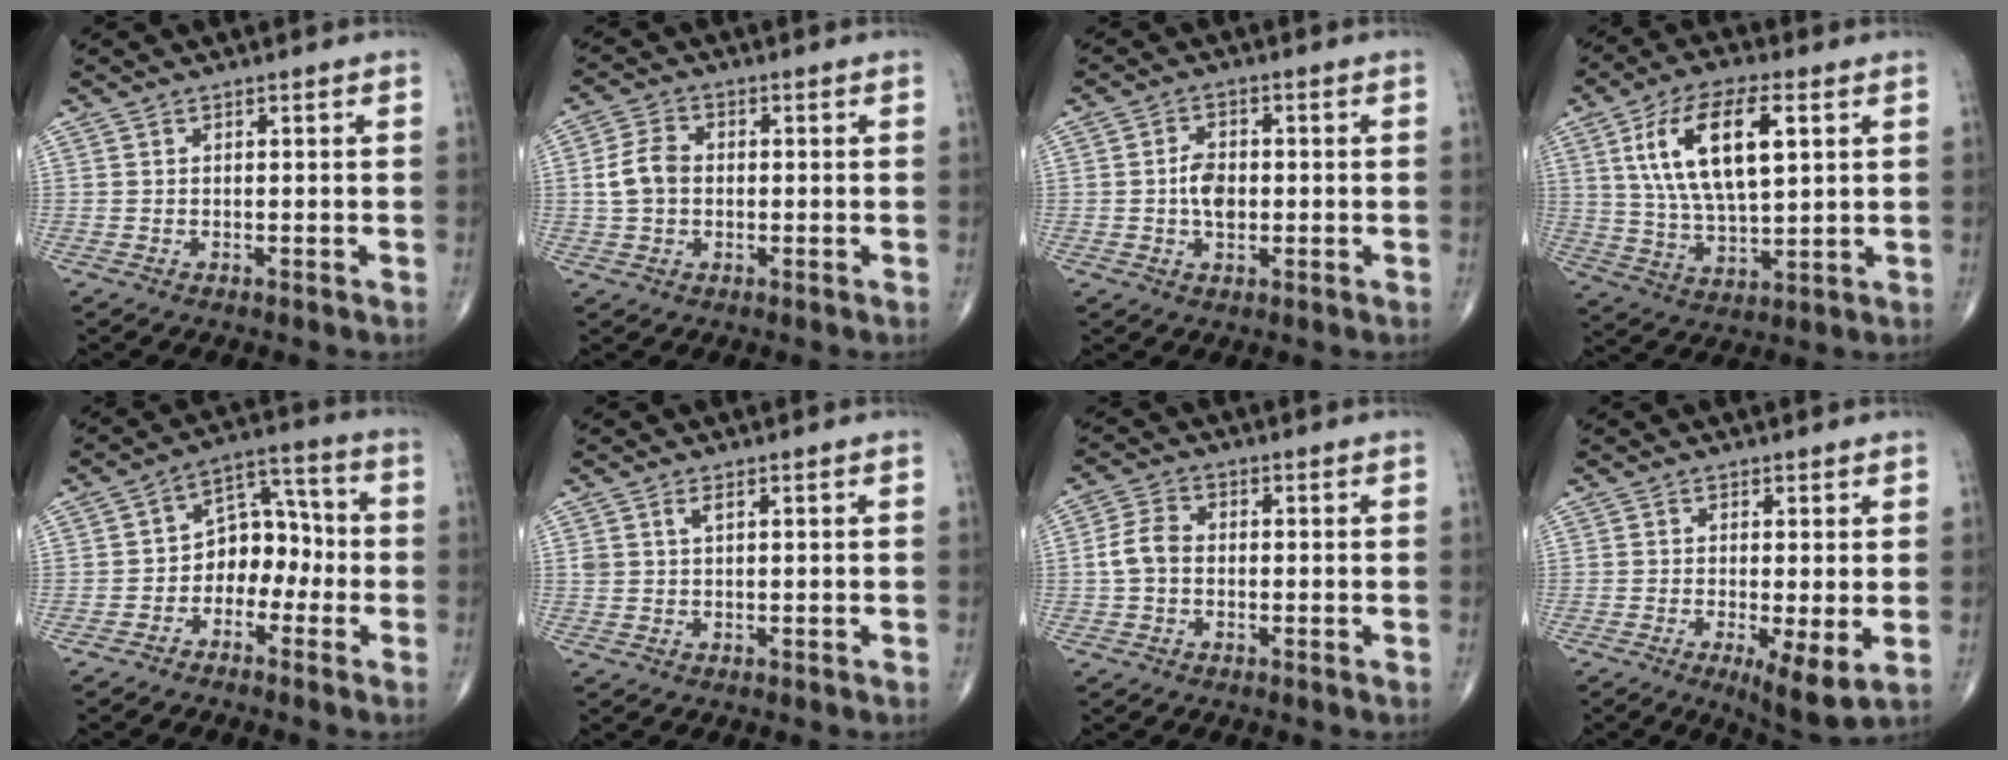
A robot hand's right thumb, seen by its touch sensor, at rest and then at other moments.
{"total": 5.8, "force": [0.0, 4.2, 3.9], "torque": [-0.076, 0.014, -0.004]}
{"total": 5.0, "force": [-0.3, 3.2, 3.9], "torque": [-0.061, 0.005, -0.009]}
{"total": 16.8, "force": [5.1, 7.2, 14.3], "torque": [-0.258, -0.006, 0.095]}
{"total": 8.8, "force": [-2.4, 6.4, 5.6], "torque": [-0.047, 0.048, -0.054]}
{"total": 1.6, "force": [0.8, 0.7, 1.2], "torque": [-0.028, 0.004, 0.020]}
{"total": 4.8, "force": [-0.4, 3.5, 3.3], "torque": [-0.068, 0.016, -0.015]}
{"total": 6.7, "force": [-1.3, 1.7, 6.4], "torque": [-0.107, -0.023, -0.022]}